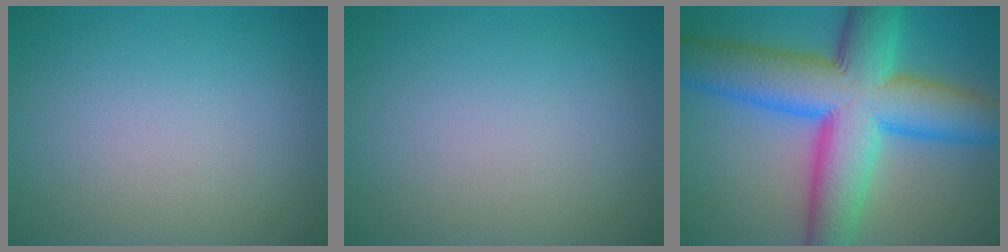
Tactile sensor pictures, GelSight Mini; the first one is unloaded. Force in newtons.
{"total": 0.0}
{"total": 14.2, "press": 14.2, "slide": 0.2}